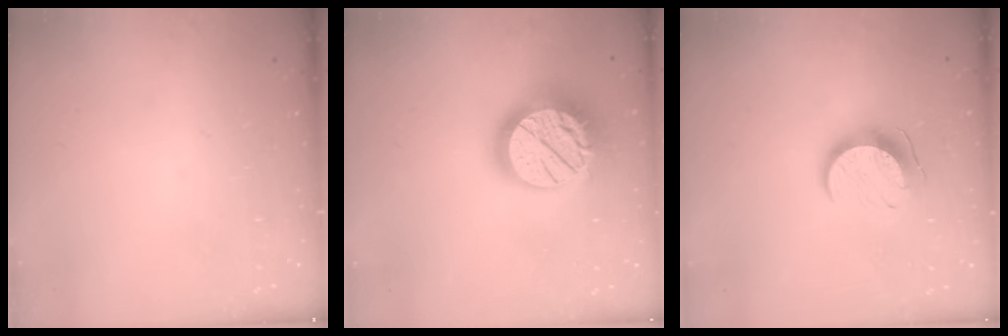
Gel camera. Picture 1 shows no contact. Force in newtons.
{"total": 21.9, "press": 21.8, "slide": 1.5}
{"total": 10.0, "press": 10.0, "slide": 0.3}